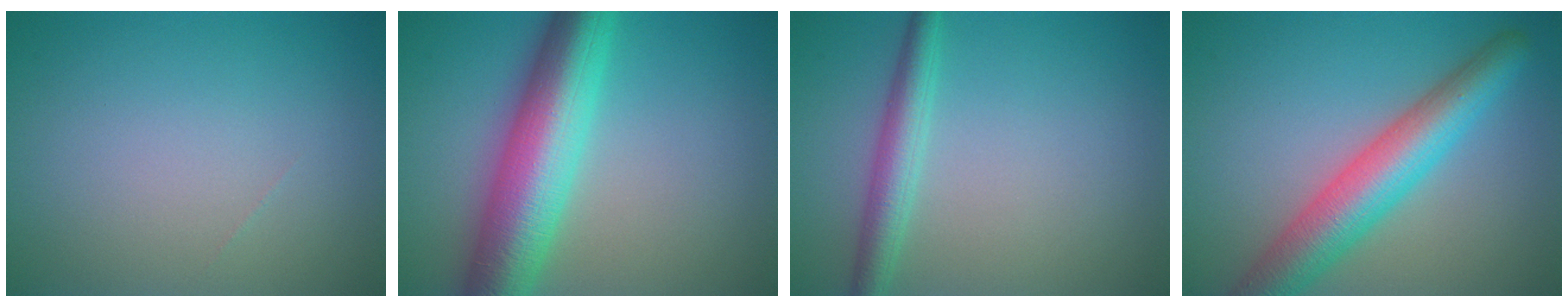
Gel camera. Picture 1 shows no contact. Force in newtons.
{"total": 10.0, "press": 10.0, "slide": 0.2}
{"total": 3.0, "press": 3.0, "slide": 0.1}
{"total": 6.9, "press": 6.9, "slide": 0.1}